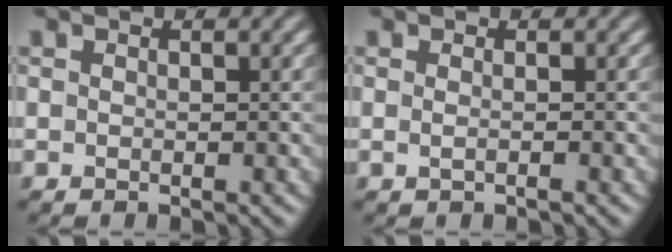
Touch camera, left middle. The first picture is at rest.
{"total": 0.6, "force": [-0.4, -0.1, 0.4], "torque": [-0.014, -0.004, -0.007]}